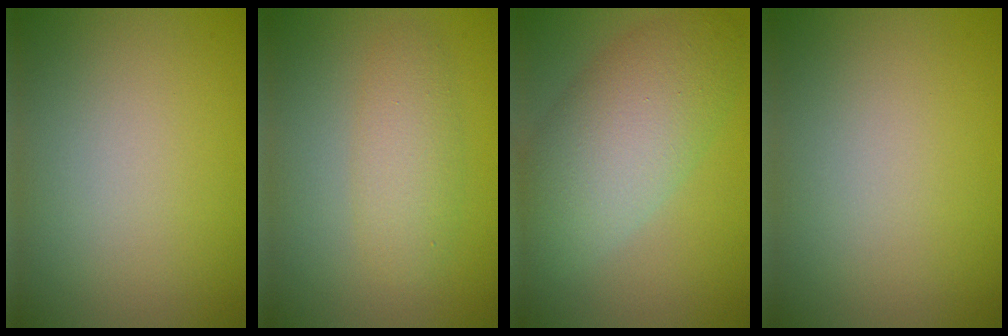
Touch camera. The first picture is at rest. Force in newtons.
{"total": 2.9, "press": 2.9, "slide": 0.1}
{"total": 7.6, "press": 7.6, "slide": 0.1}
{"total": 0.0}